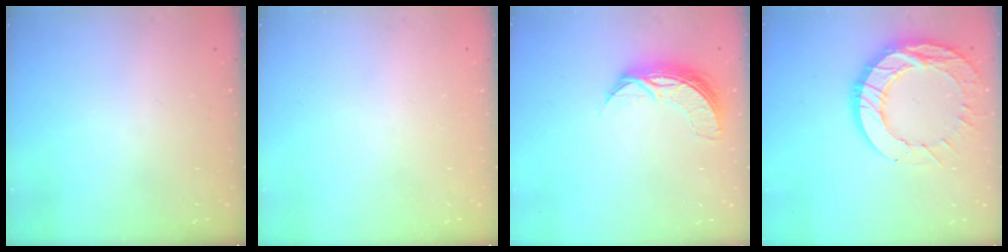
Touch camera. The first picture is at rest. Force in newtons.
{"total": 0.0}
{"total": 8.9, "press": 8.9, "slide": 0.4}
{"total": 16.0, "press": 15.9, "slide": 1.3}